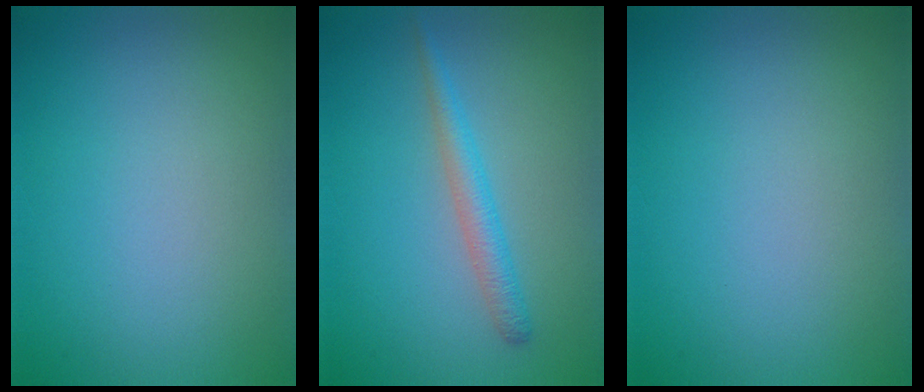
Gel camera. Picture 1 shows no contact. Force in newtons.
{"total": 2.2, "press": 2.2, "slide": 0.1}
{"total": 0.0}